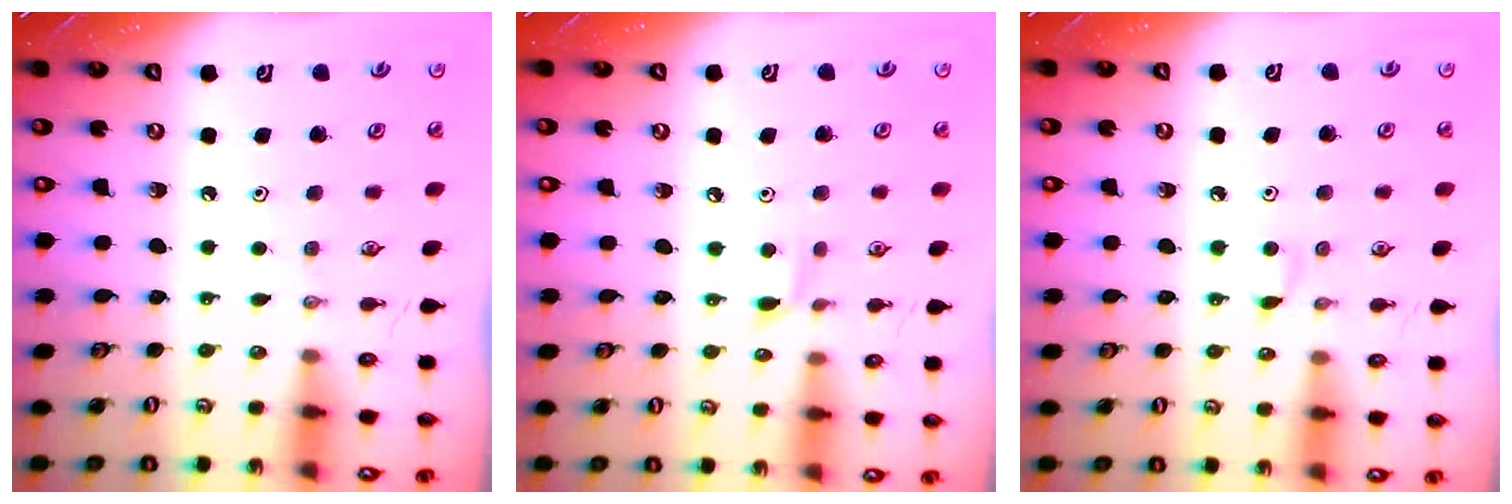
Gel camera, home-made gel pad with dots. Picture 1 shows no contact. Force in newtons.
{"total": 4.3, "press": 4.3, "slide": 0.5}
{"total": 3.8, "press": 3.8, "slide": 0.5}